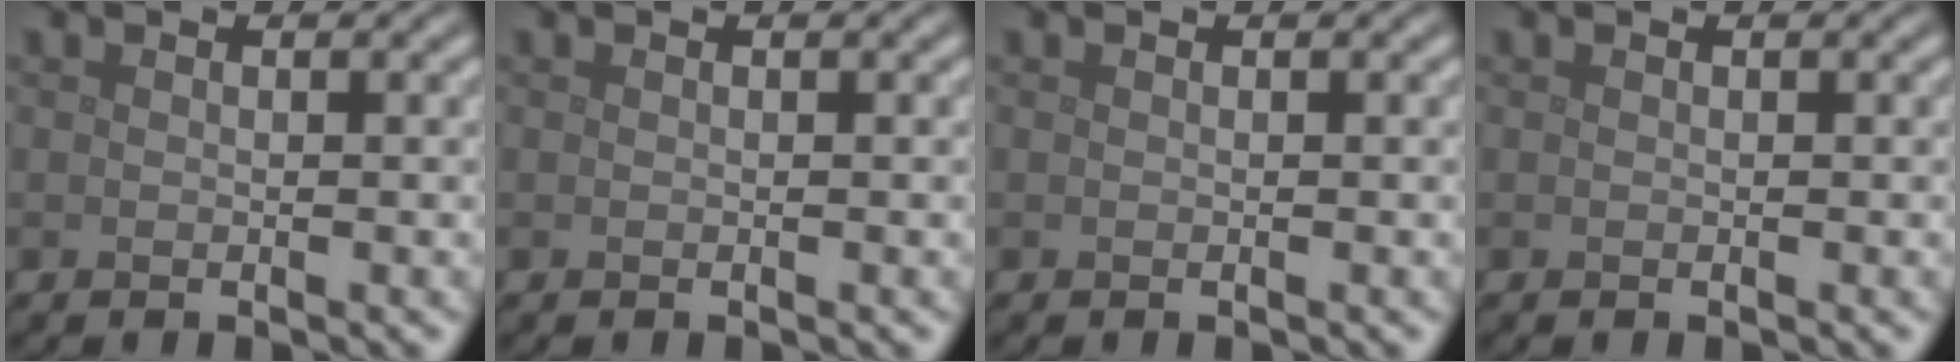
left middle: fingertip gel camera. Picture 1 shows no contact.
{"total": 0.0}
{"total": 0.0}
{"total": 0.0}